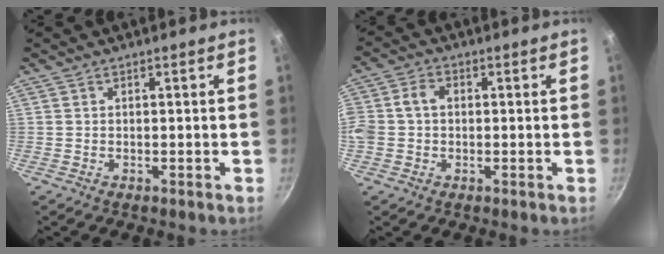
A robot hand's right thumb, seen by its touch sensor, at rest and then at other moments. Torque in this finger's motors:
{"motor_torque": [0.41, 2.91, 1.17, -0.88, 0.68]}